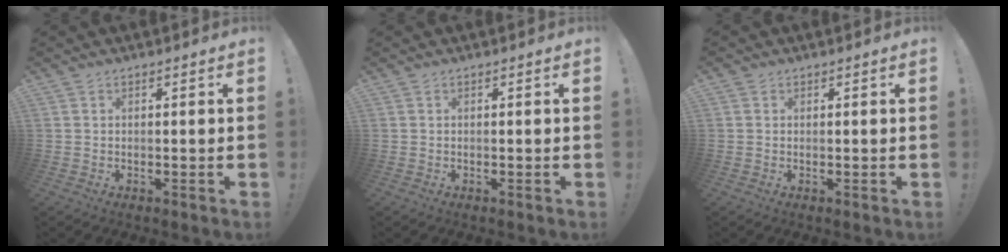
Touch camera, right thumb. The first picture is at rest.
{"total": 0.0}
{"total": 0.5, "force": [0.3, 0.4, -0.1], "torque": [0.007, -0.003, 0.005]}